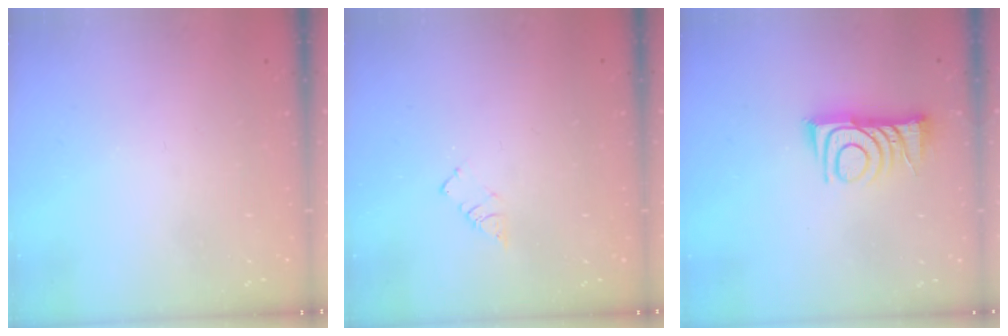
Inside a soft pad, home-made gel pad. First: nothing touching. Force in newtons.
{"total": 2.6, "press": 2.6, "slide": 0.3}
{"total": 10.3, "press": 10.3, "slide": 0.6}